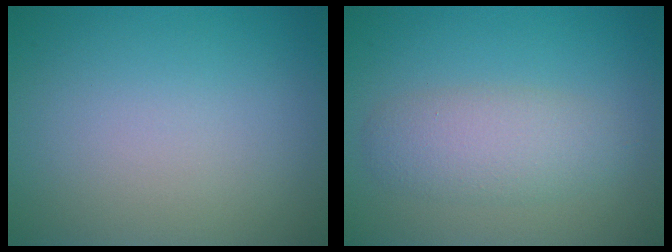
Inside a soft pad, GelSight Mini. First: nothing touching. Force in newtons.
{"total": 3.5, "press": 3.5, "slide": 0.3}